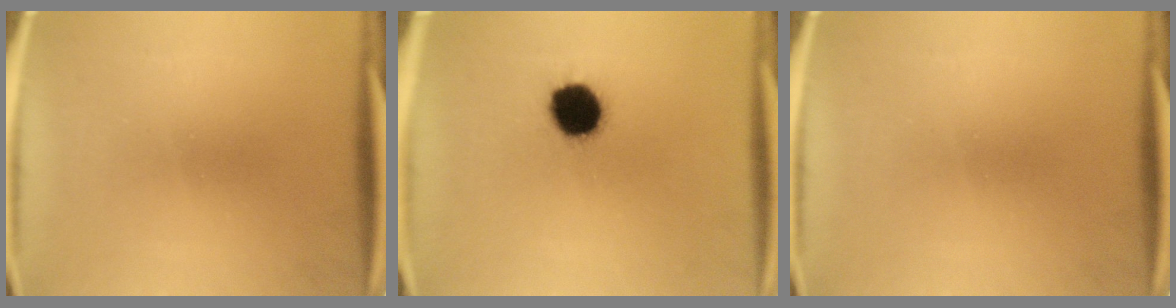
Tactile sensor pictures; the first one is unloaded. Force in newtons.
{"total": 11.7}
{"total": 0.0}